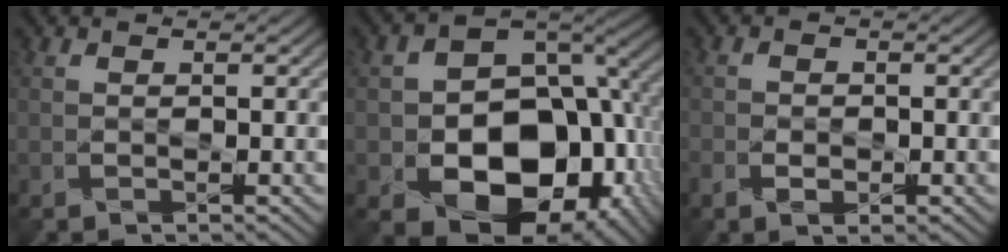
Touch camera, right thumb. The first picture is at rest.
{"total": 18.4, "force": [-4.5, 13.6, 11.6], "torque": [-0.179, -0.049, -0.048]}
{"total": 2.9, "force": [-1.3, 1.8, 1.9], "torque": [-0.036, -0.008, -0.025]}